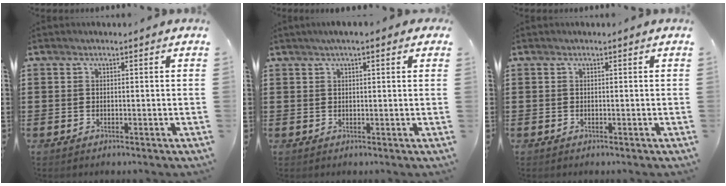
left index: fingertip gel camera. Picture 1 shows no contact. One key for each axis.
{"total": 2.0, "fx": 1.1, "fy": 0.3, "fz": 1.6, "tx": -0.032, "ty": 0.004, "tz": 0.019}
{"total": 0.0}